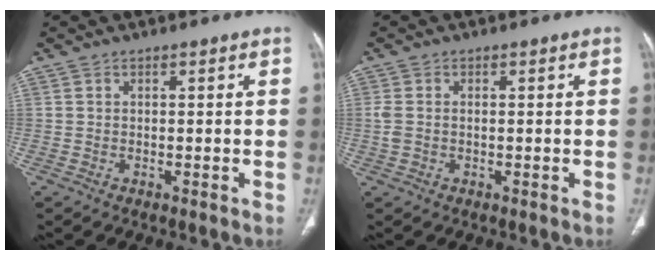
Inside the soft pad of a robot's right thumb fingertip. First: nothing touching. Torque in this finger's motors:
{"motor_torque": [0.20, -0.32, 0.49, 0.13, 0.11]}